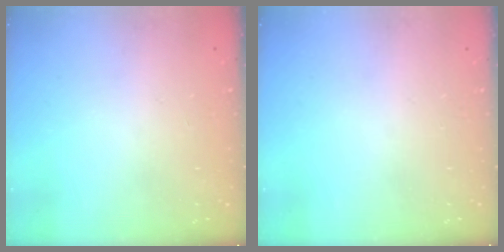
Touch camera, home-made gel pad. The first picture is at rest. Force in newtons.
{"total": 0.0}